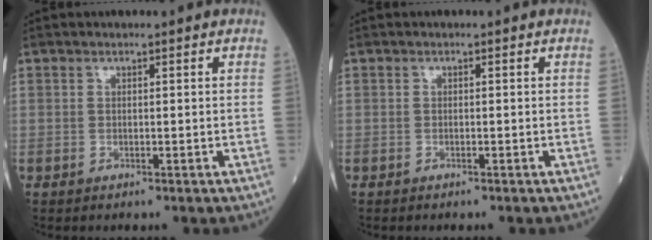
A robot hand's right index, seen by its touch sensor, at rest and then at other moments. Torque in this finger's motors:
{"motor_torque": [-0.01, -0.01, 0.00, -0.04]}